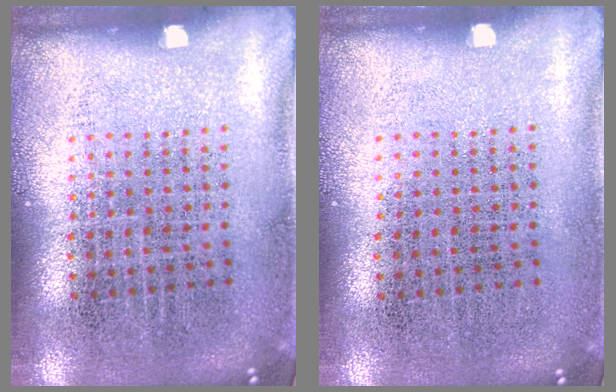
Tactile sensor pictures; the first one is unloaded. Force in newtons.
{"total": 0.0}